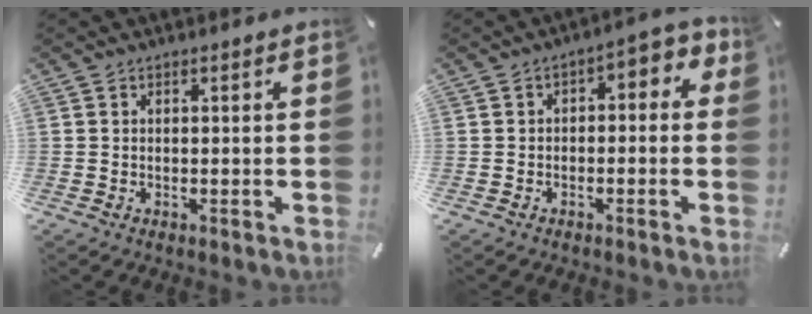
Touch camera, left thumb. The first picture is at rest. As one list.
[{"total": 4.1, "force": [-1.5, 2.4, 3.0], "torque": [-0.047, 0.017, -0.032]}]